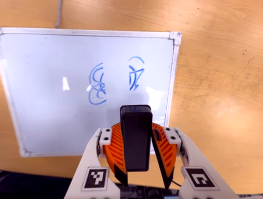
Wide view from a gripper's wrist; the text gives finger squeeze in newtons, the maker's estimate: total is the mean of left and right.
{"total": 8.0, "left": 7.6, "right": 8.5}